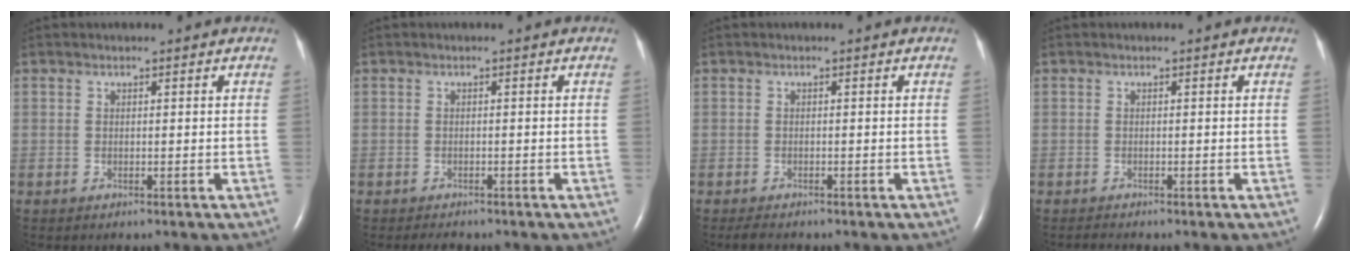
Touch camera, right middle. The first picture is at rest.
{"total": 1.6, "force": [-1.4, 0.6, 0.5], "torque": [-0.011, -0.003, -0.016]}
{"total": 1.6, "force": [-1.4, 0.4, 0.7], "torque": [-0.020, -0.006, -0.020]}
{"total": 0.6, "force": [-0.6, -0.2, 0.0], "torque": [-0.006, -0.005, -0.010]}